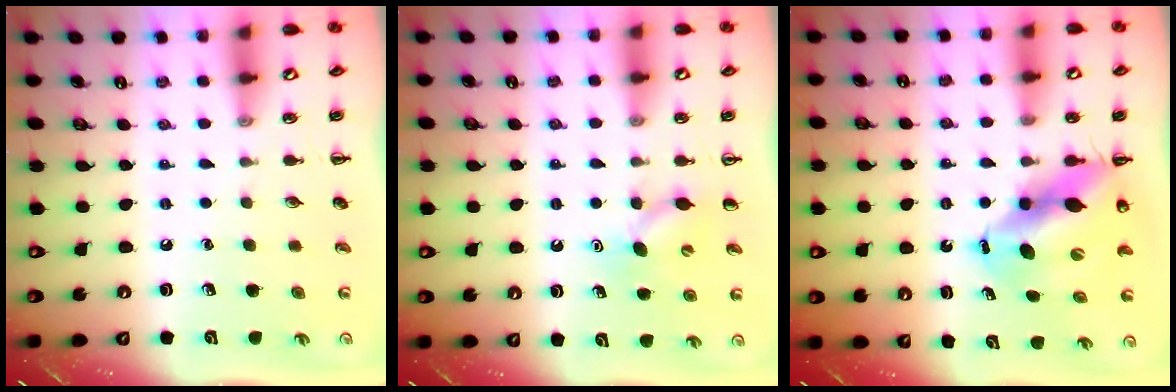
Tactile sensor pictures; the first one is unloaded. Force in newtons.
{"total": 6.3, "press": 6.1, "slide": 1.6}
{"total": 11.7, "press": 11.3, "slide": 3.0}